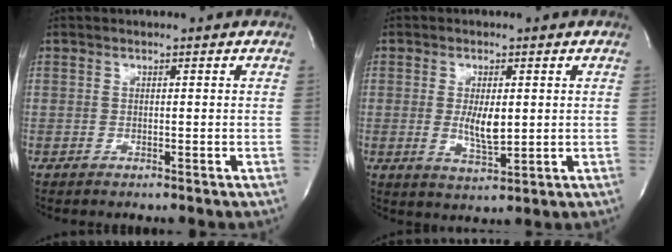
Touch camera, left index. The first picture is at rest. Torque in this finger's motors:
{"motor_torque": [0.29, 0.01, 0.35, 0.04]}